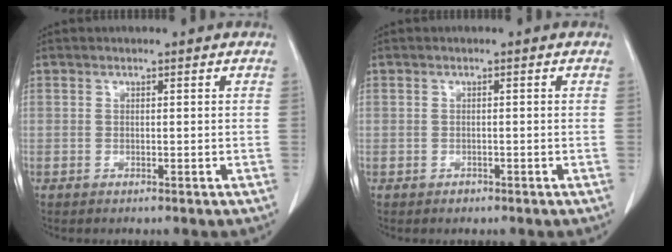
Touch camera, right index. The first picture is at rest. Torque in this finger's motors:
{"motor_torque": [-0.85, -0.53, -0.47, -0.14]}